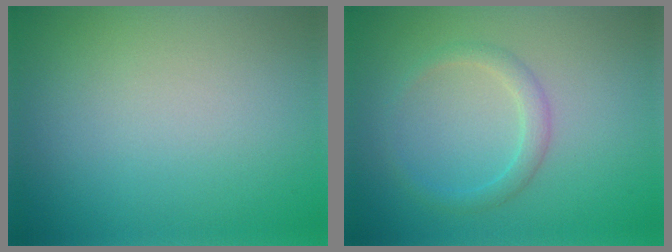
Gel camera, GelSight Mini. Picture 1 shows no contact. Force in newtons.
{"total": 1.8, "press": 1.7, "slide": 0.1}